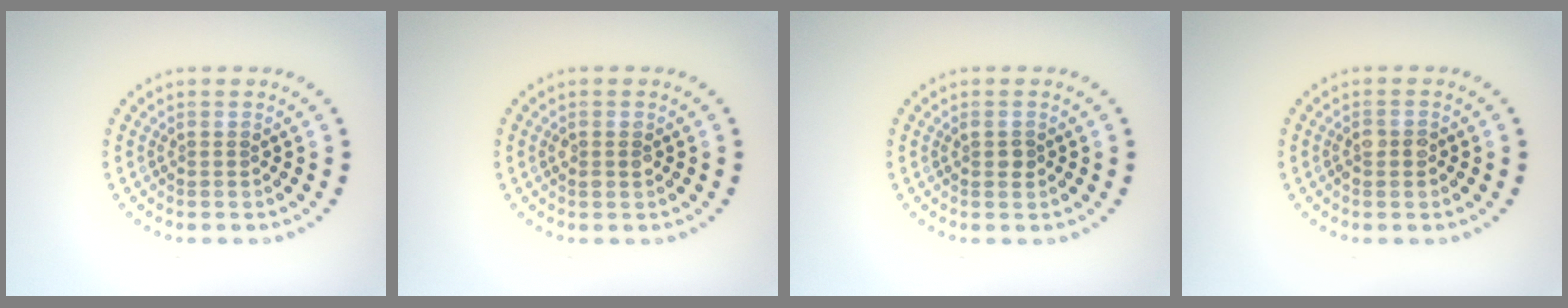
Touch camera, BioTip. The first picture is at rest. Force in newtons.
{"total": 1.1, "press": 1.1, "slide": 0.4}
{"total": 1.0, "press": 1.0, "slide": 0.2}
{"total": 1.6, "press": 1.6, "slide": 0.5}